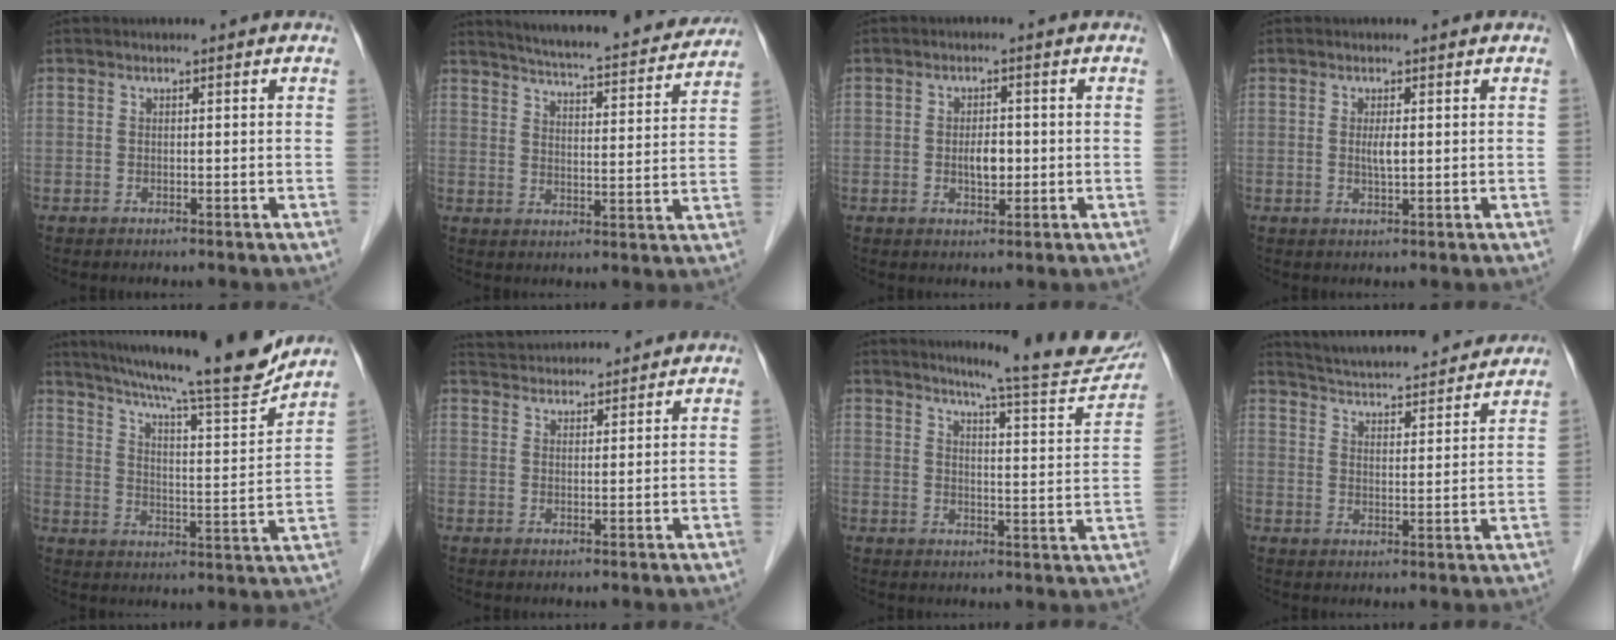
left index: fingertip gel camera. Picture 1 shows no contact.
{"total": 20.4, "force": [18.9, 2.0, 7.4], "torque": [-0.110, -0.020, 0.245]}
{"total": 3.1, "force": [-0.4, 1.7, 2.6], "torque": [-0.044, 0.002, -0.003]}
{"total": 1.8, "force": [0.3, 0.3, 1.8], "torque": [-0.036, -0.002, 0.006]}
{"total": 20.9, "force": [18.2, 0.5, 10.2], "torque": [-0.173, -0.020, 0.260]}
{"total": 9.0, "force": [8.7, 1.1, 1.9], "torque": [-0.038, 0.035, 0.135]}
{"total": 14.7, "force": [13.6, 0.7, 5.5], "torque": [-0.067, -0.043, 0.163]}
{"total": 19.4, "force": [18.2, 2.3, 6.5], "torque": [-0.107, 0.015, 0.253]}